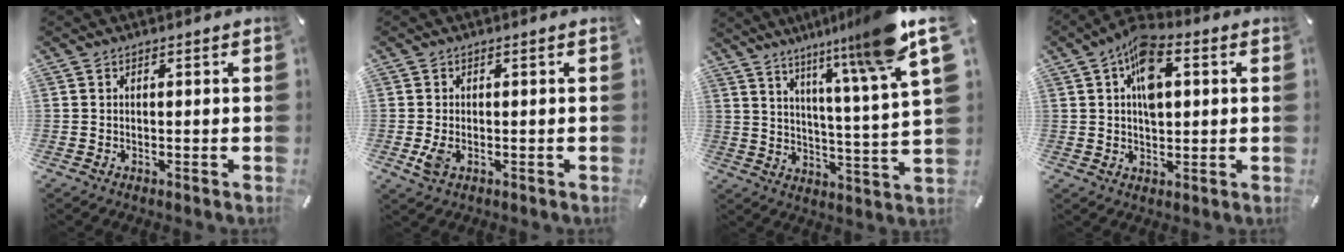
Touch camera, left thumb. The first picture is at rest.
{"total": 3.0, "force": [-0.8, 1.6, 2.4], "torque": [-0.059, -0.004, -0.016]}
{"total": 16.2, "force": [11.1, 1.2, 11.7], "torque": [-0.179, -0.073, 0.168]}
{"total": 9.9, "force": [2.6, 5.9, 7.5], "torque": [-0.113, 0.005, 0.047]}